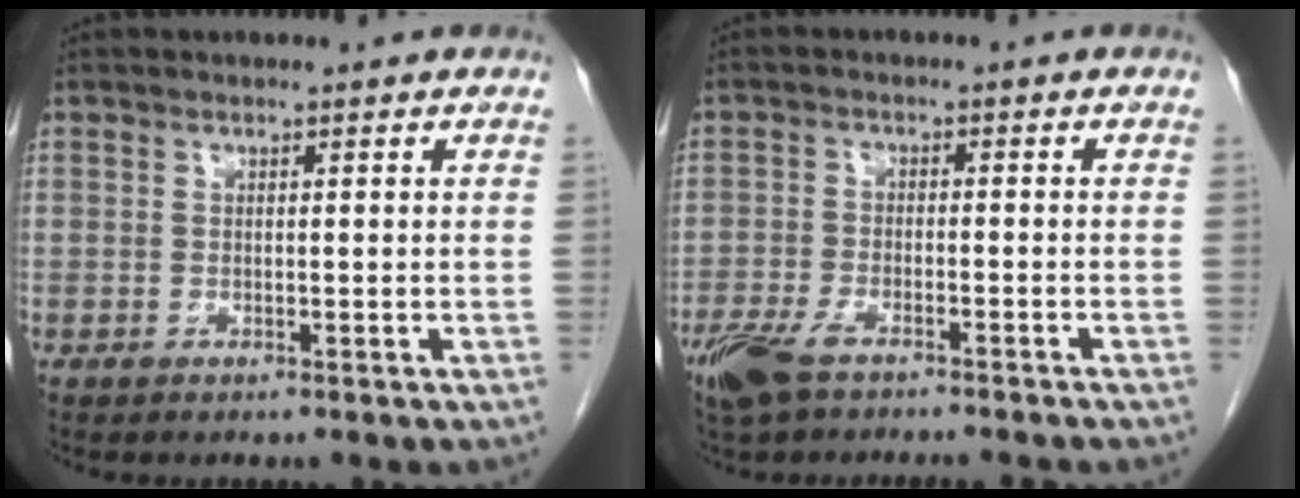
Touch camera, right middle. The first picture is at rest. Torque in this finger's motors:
{"motor_torque": [0.47, -1.38, 0.11, 0.04]}